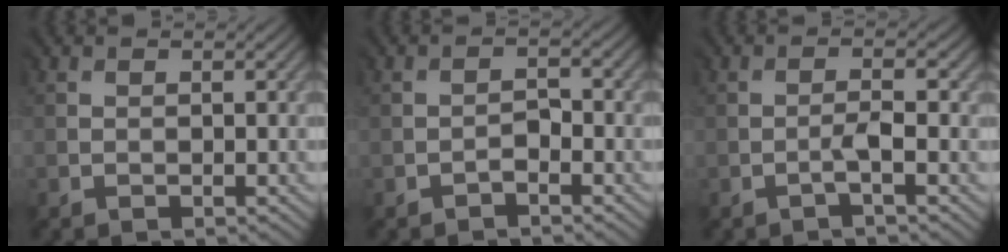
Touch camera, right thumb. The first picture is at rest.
{"total": 1.2, "force": [-1.0, -0.2, -0.6], "torque": [0.014, 0.004, -0.019]}
{"total": 1.4, "force": [-0.9, -0.5, 0.9], "torque": [-0.018, 0.007, -0.020]}